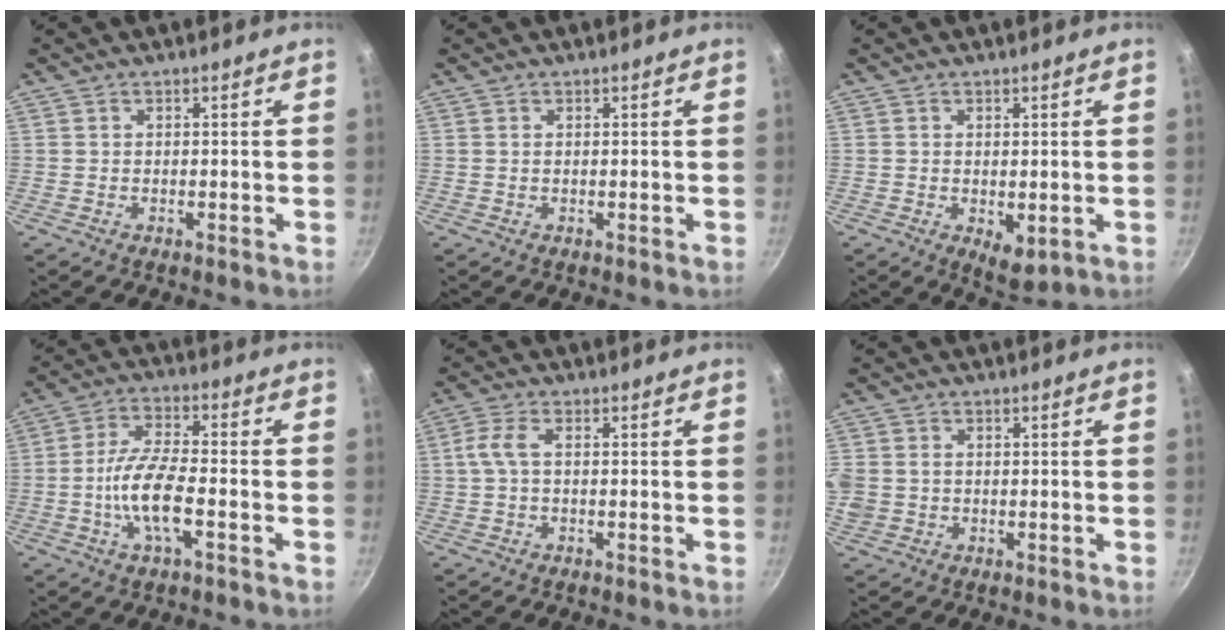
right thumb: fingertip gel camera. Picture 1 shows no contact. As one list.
[{"total": 0.0}, {"total": 4.4, "force": [-0.9, 2.2, 3.7], "torque": [-0.046, -0.011, -0.001]}, {"total": 10.4, "force": [-2.8, 3.5, 9.4], "torque": [-0.191, 0.022, -0.055]}, {"total": 3.8, "force": [0.1, 1.8, 3.3], "torque": [-0.084, 0.007, -0.002]}, {"total": 5.9, "force": [-0.2, 4.9, 3.2], "torque": [-0.089, 0.005, 0.002]}]